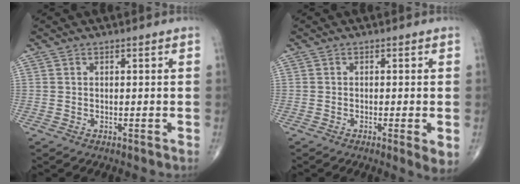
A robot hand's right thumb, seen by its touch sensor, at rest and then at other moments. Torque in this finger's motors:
{"motor_torque": [-0.13, 0.30, -0.23, -0.21, -0.03]}